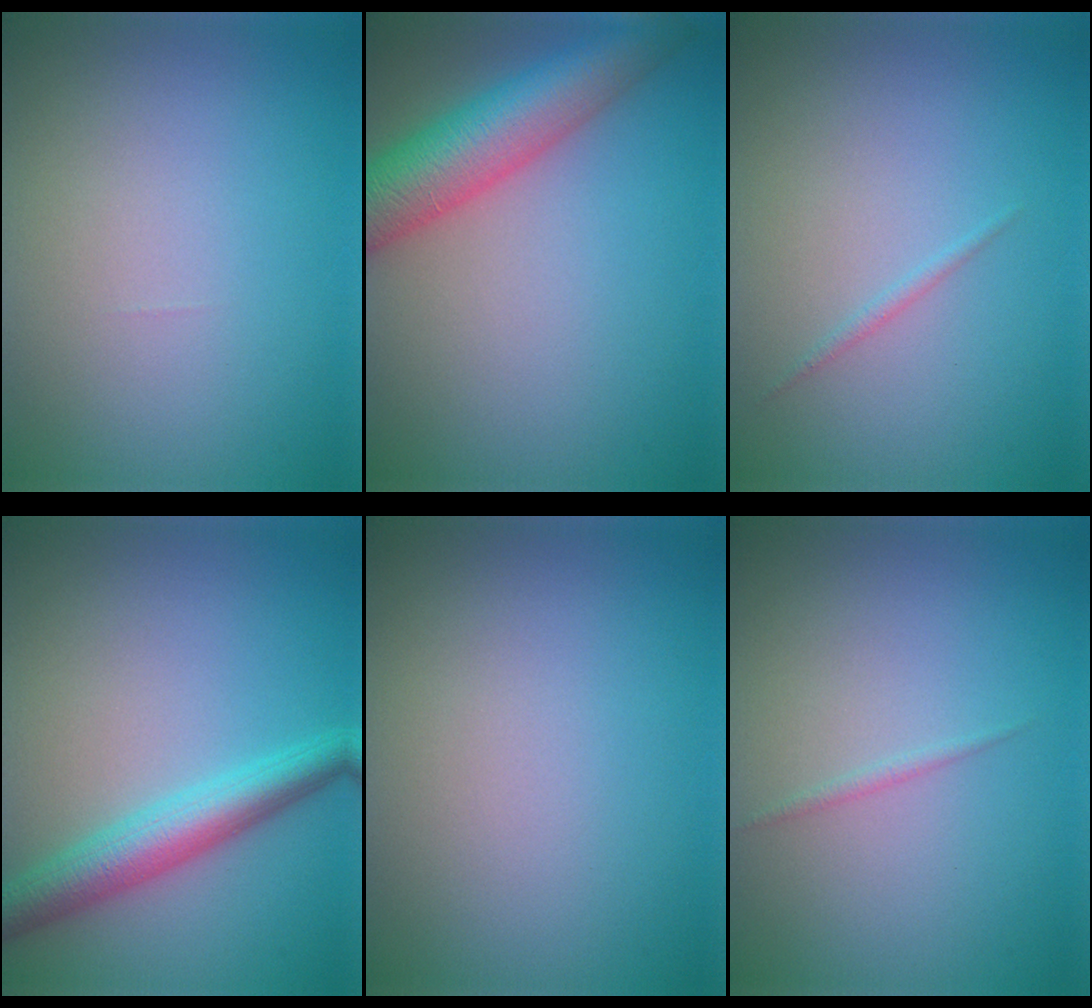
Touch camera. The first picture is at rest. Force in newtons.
{"total": 7.4, "press": 7.4, "slide": 0.4}
{"total": 0.6, "press": 0.6, "slide": 0.0}
{"total": 4.7, "press": 4.7, "slide": 0.1}
{"total": 0.0}
{"total": 0.5, "press": 0.5, "slide": 0.0}